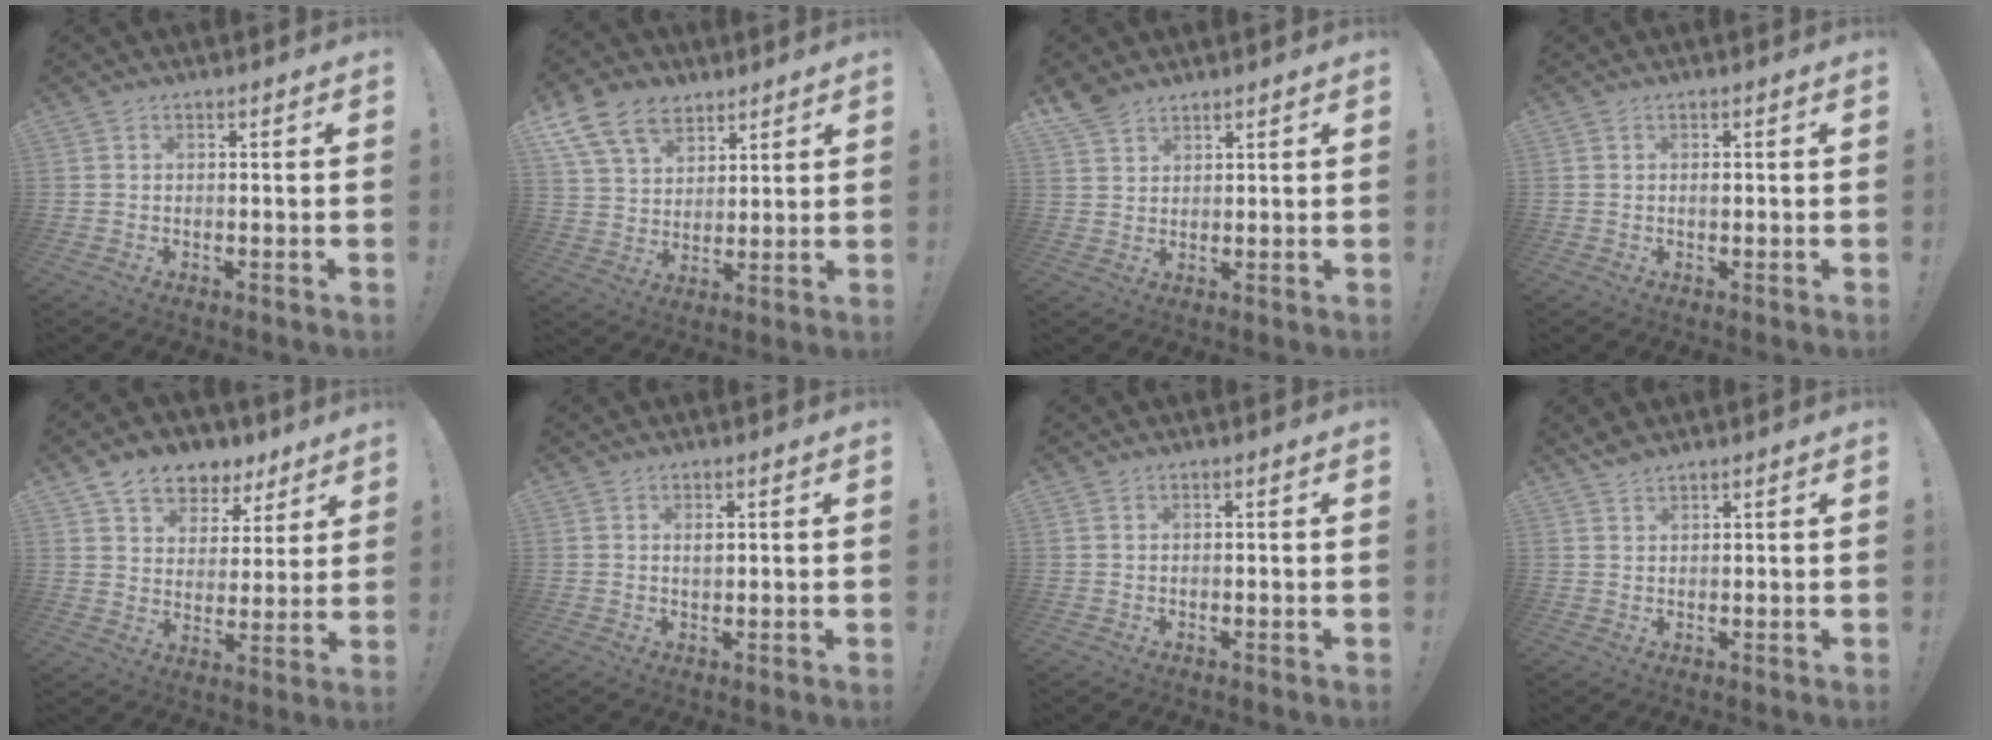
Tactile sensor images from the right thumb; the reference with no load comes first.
{"total": 14.4, "force": [8.3, 9.7, 6.7], "torque": [-0.120, -0.040, 0.163]}
{"total": 4.9, "force": [4.1, 2.3, 1.5], "torque": [-0.028, -0.024, 0.078]}
{"total": 0.6, "force": [-0.1, 0.4, 0.4], "torque": [-0.004, -0.001, -0.002]}
{"total": 9.7, "force": [6.9, 6.4, 2.4], "torque": [-0.045, -0.047, 0.133]}
{"total": 1.7, "force": [0.4, 0.9, 1.4], "torque": [-0.016, -0.003, 0.005]}
{"total": 0.0}
{"total": 2.1, "force": [1.9, 0.7, 0.7], "torque": [-0.013, -0.008, 0.035]}